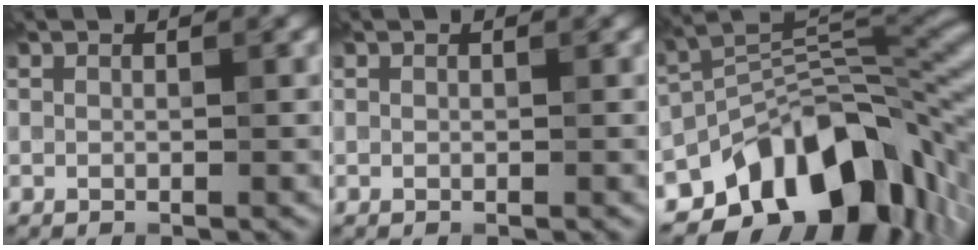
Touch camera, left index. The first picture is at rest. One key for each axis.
{"total": 0.0}
{"total": 12.8, "fx": -6.6, "fy": 6.7, "fz": 8.6, "tx": -0.116, "ty": 0.004, "tz": -0.123}